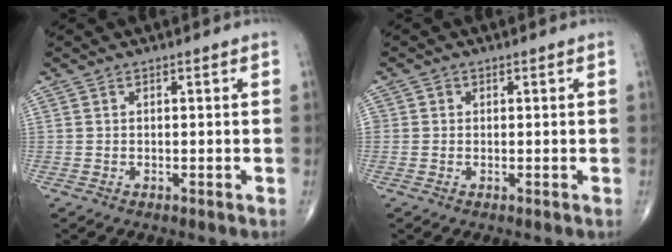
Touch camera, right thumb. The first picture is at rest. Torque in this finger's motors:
{"motor_torque": [0.04, 0.23, 0.27, 0.18, -0.02]}